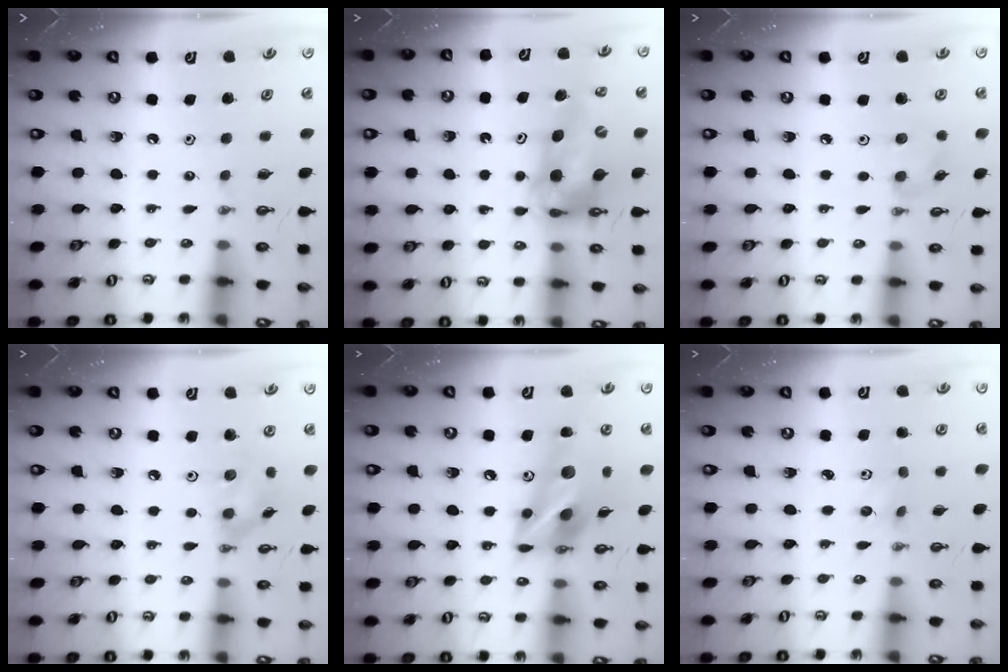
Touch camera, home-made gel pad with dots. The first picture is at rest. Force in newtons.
{"total": 11.7, "press": 11.6, "slide": 1.0}
{"total": 5.3, "press": 5.3, "slide": 0.6}
{"total": 9.9, "press": 9.6, "slide": 2.6}
{"total": 15.7, "press": 15.5, "slide": 2.5}
{"total": 4.8, "press": 4.2, "slide": 2.5}